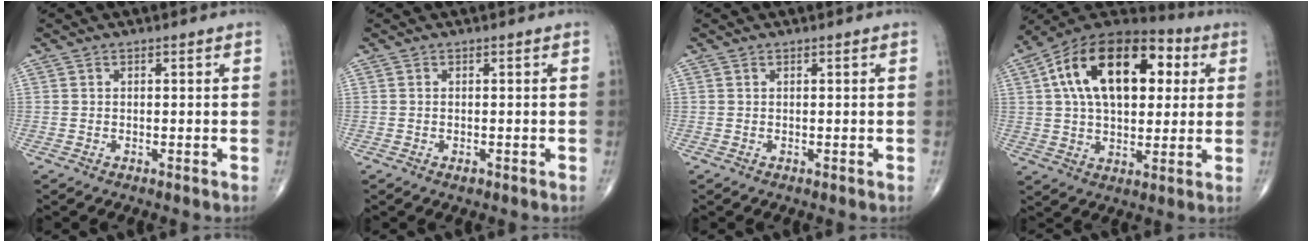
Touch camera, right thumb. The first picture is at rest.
{"total": 0.8, "force": [-0.4, 0.4, 0.5], "torque": [-0.007, 0.001, -0.004]}
{"total": 0.0}
{"total": 22.9, "force": [5.8, 13.1, 17.9], "torque": [-0.277, 0.020, 0.086]}